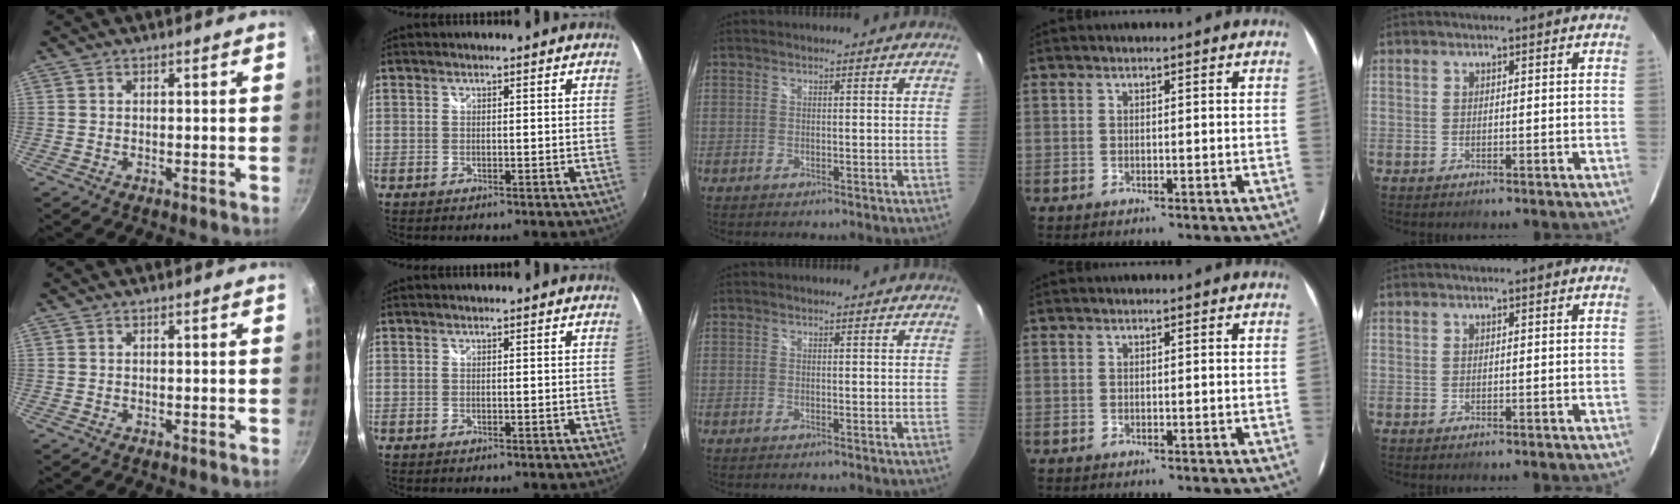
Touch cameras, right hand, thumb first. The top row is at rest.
{}